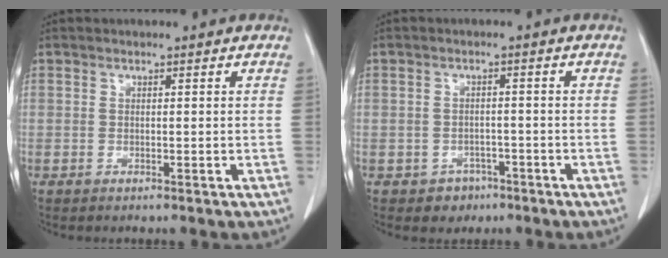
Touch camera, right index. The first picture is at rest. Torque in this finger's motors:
{"motor_torque": [-0.45, -0.10, -0.17, -0.09]}